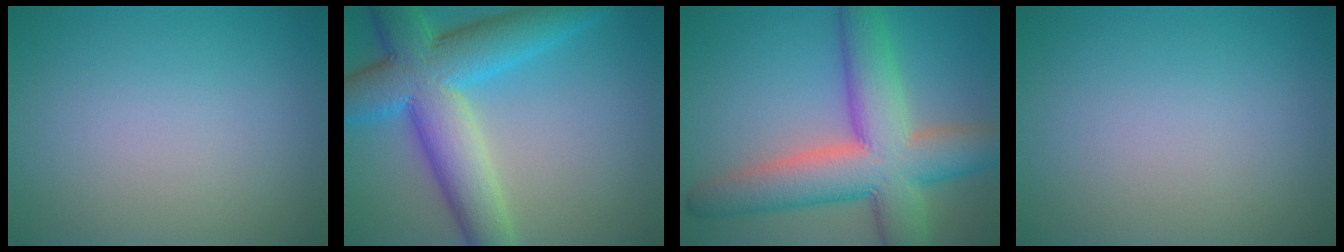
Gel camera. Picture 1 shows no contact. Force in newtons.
{"total": 10.4, "press": 10.4, "slide": 0.4}
{"total": 10.4, "press": 10.4, "slide": 0.4}
{"total": 0.0}